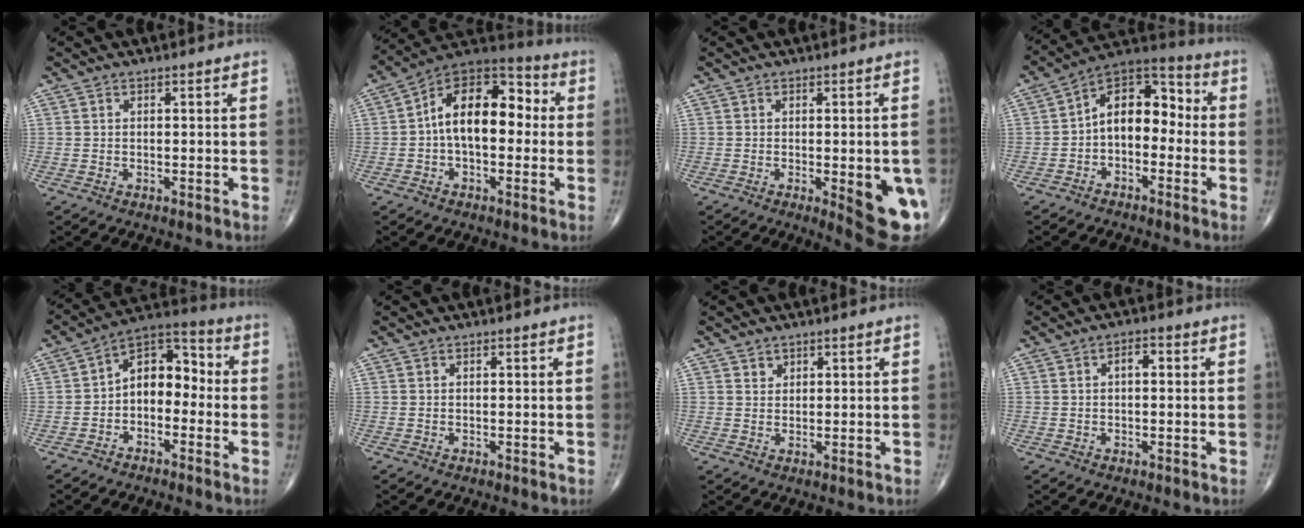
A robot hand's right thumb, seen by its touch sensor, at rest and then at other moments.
{"total": 15.8, "force": [0.4, 9.3, 12.8], "torque": [-0.179, 0.048, -0.008]}
{"total": 11.6, "force": [-2.9, 3.4, 10.7], "torque": [-0.115, -0.015, -0.025]}
{"total": 11.8, "force": [-1.4, 7.7, 8.9], "torque": [-0.105, 0.049, -0.043]}
{"total": 10.1, "force": [-1.7, 6.8, 7.3], "torque": [-0.083, 0.048, -0.048]}
{"total": 0.0}
{"total": 1.5, "force": [1.0, 1.1, 0.2], "torque": [0.012, -0.006, 0.015]}
{"total": 2.6, "force": [0.4, 1.4, 2.2], "torque": [-0.032, 0.009, 0.001]}